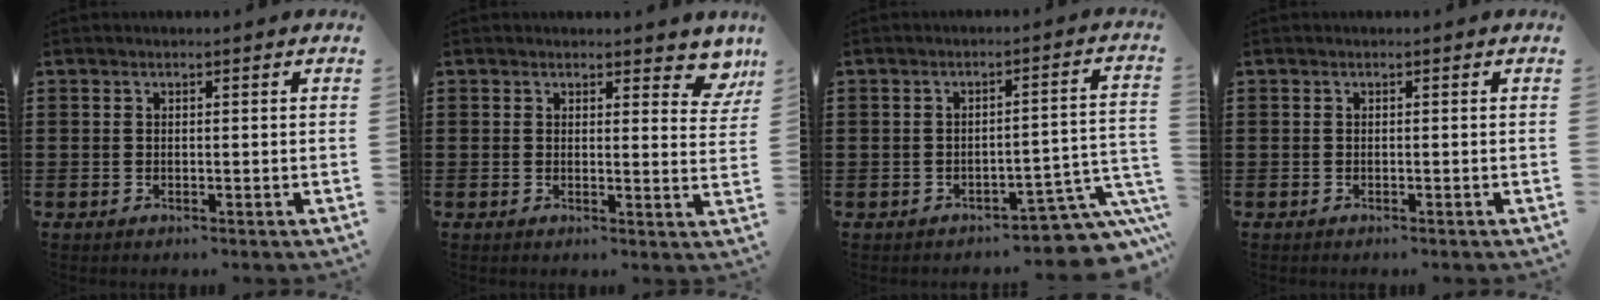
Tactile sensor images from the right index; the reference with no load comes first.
{"total": 3.4, "force": [2.9, 1.1, 1.4], "torque": [-0.006, -0.011, 0.047]}
{"total": 5.5, "force": [-4.3, 1.5, 3.0], "torque": [-0.046, 0.003, -0.080]}
{"total": 0.0}